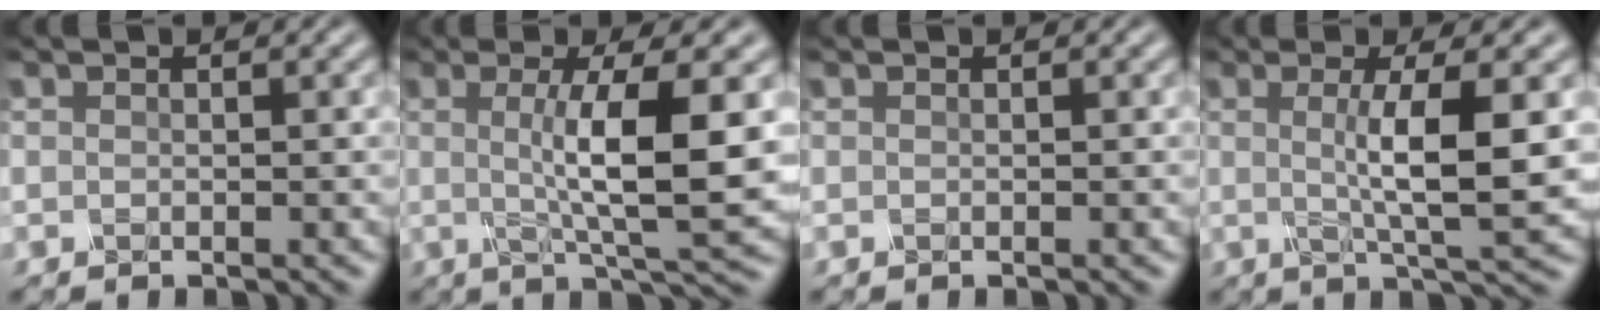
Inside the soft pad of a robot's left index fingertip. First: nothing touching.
{"total": 7.8, "force": [0.5, 1.5, 7.7], "torque": [-0.113, -0.002, 0.009]}
{"total": 0.0}
{"total": 6.1, "force": [0.4, 1.1, 6.0], "torque": [-0.096, 0.001, 0.006]}